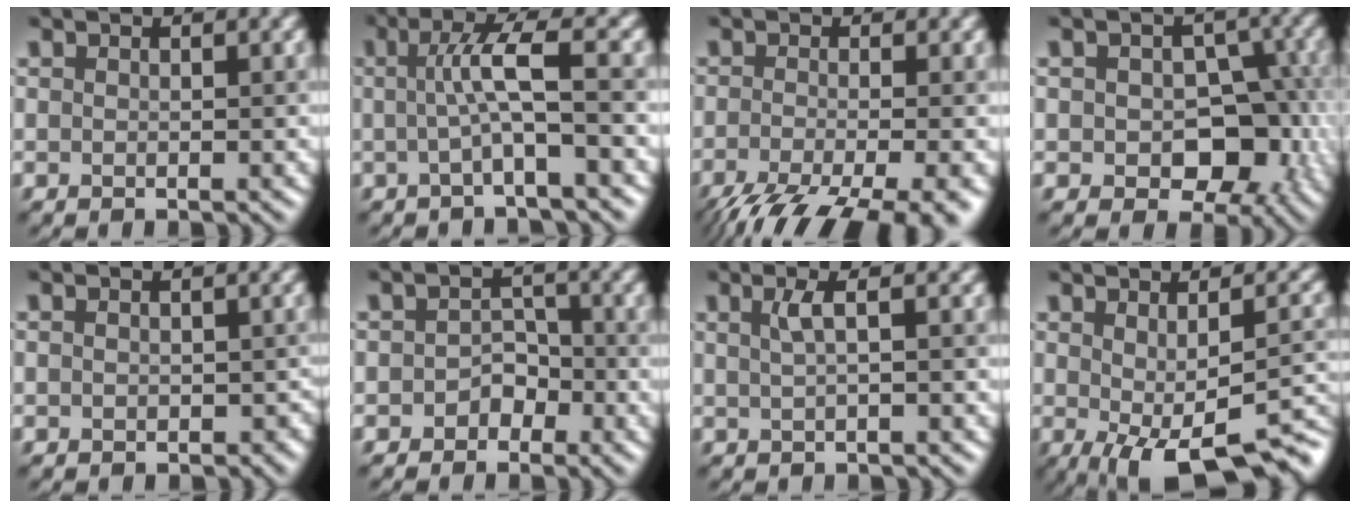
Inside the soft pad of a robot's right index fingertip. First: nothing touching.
{"total": 3.6, "force": [0.0, 0.3, 3.6], "torque": [-0.075, 0.002, -0.001]}
{"total": 10.2, "force": [-6.2, 3.1, 7.5], "torque": [-0.126, -0.027, -0.095]}
{"total": 6.8, "force": [-1.4, 4.6, 4.7], "torque": [-0.049, -0.009, -0.015]}
{"total": 0.9, "force": [-0.4, 0.7, 0.3], "torque": [-0.009, -0.006, 0.002]}
{"total": 1.6, "force": [-1.0, 1.3, 0.2], "torque": [-0.008, 0.005, -0.015]}
{"total": 1.6, "force": [0.5, 0.5, 1.4], "torque": [-0.032, 0.005, 0.009]}
{"total": 8.3, "force": [-2.6, 3.0, 7.3], "torque": [-0.104, -0.022, -0.022]}